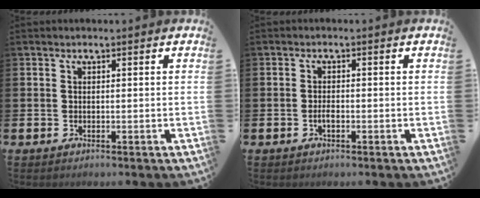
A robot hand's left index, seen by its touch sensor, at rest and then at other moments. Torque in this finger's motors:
{"motor_torque": [0.34, 0.06, 0.02, 0.03]}